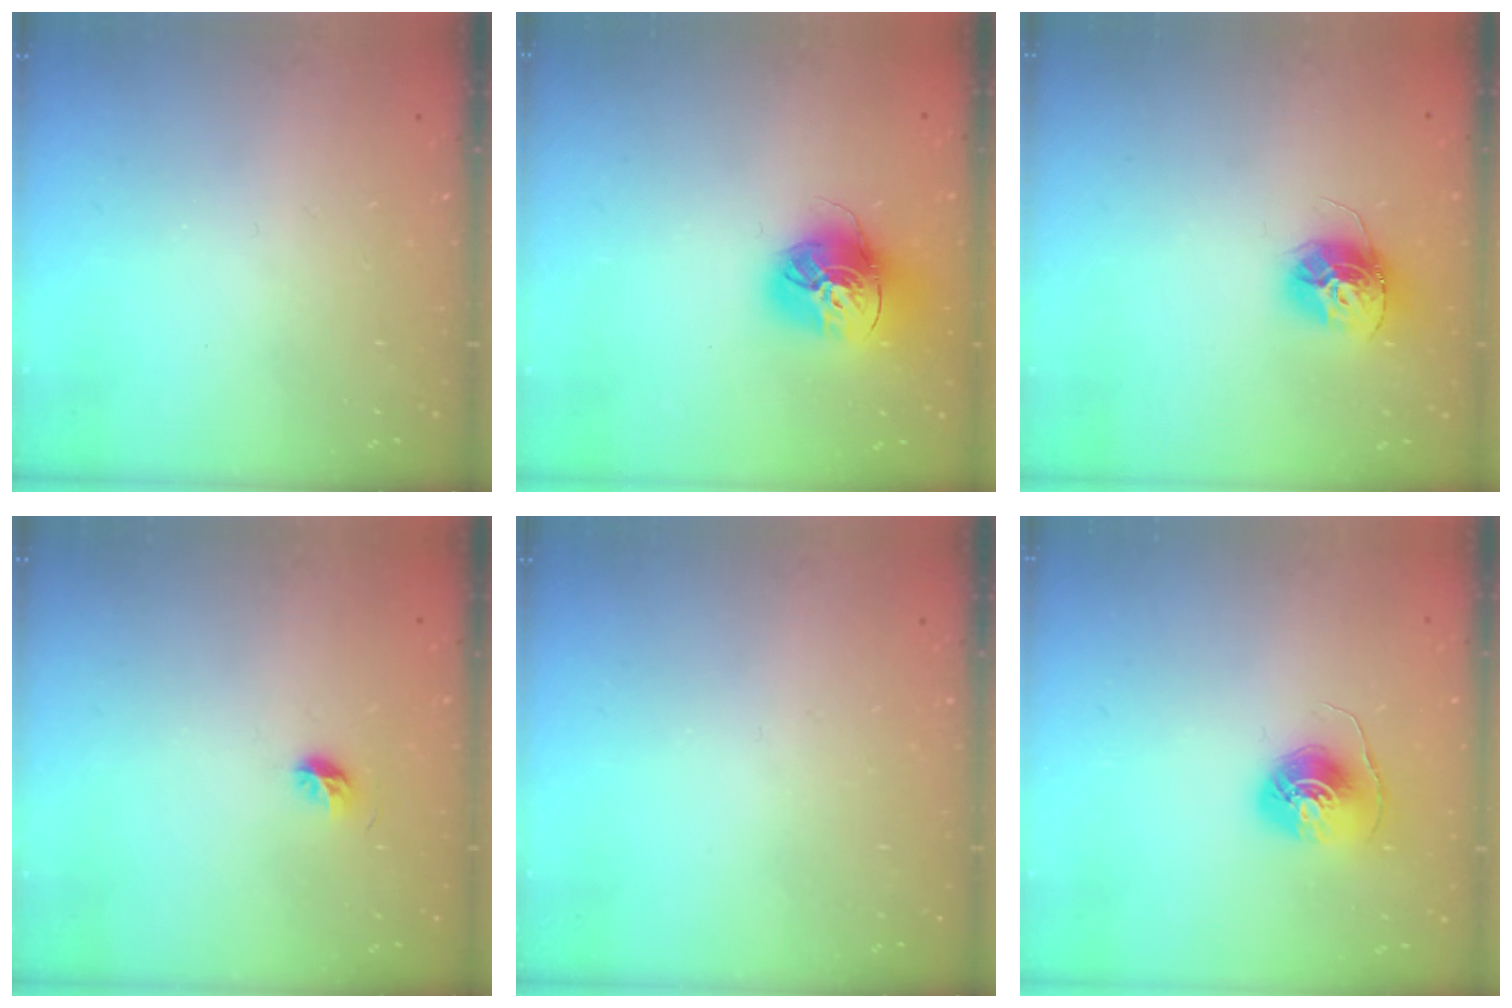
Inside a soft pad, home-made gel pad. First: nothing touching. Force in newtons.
{"total": 16.2, "press": 16.1, "slide": 1.8}
{"total": 13.4, "press": 13.4, "slide": 1.2}
{"total": 5.3, "press": 5.2, "slide": 1.0}
{"total": 0.0}
{"total": 7.8, "press": 7.8, "slide": 0.3}